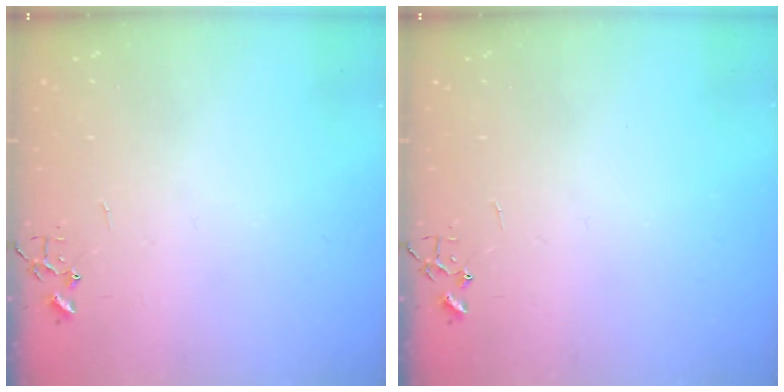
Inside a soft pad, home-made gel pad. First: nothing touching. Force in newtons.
{"total": 0.0}